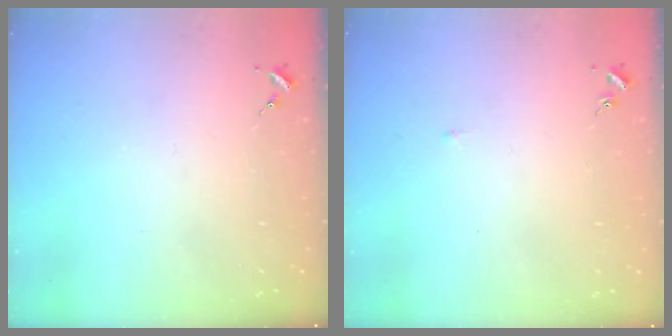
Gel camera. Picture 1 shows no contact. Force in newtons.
{"total": 2.6, "press": 2.6, "slide": 0.3}